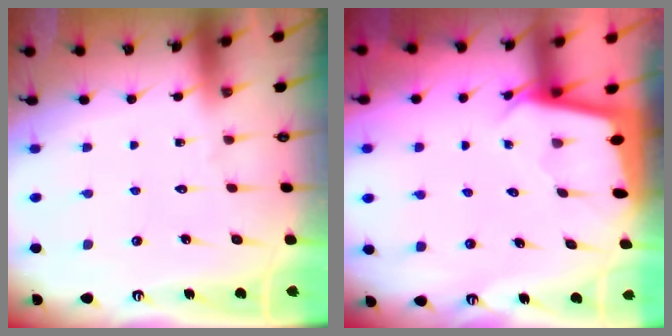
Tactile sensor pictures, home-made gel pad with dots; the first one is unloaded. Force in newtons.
{"total": 1.9, "press": 1.9, "slide": 0.1}